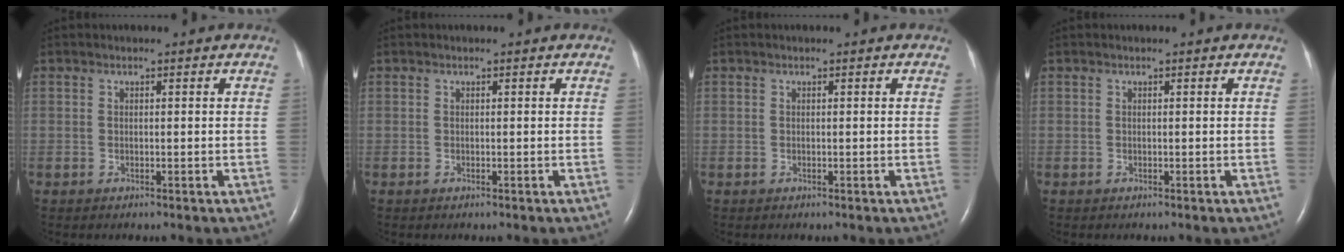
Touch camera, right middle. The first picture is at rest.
{"total": 0.0}
{"total": 0.0}
{"total": 0.0}